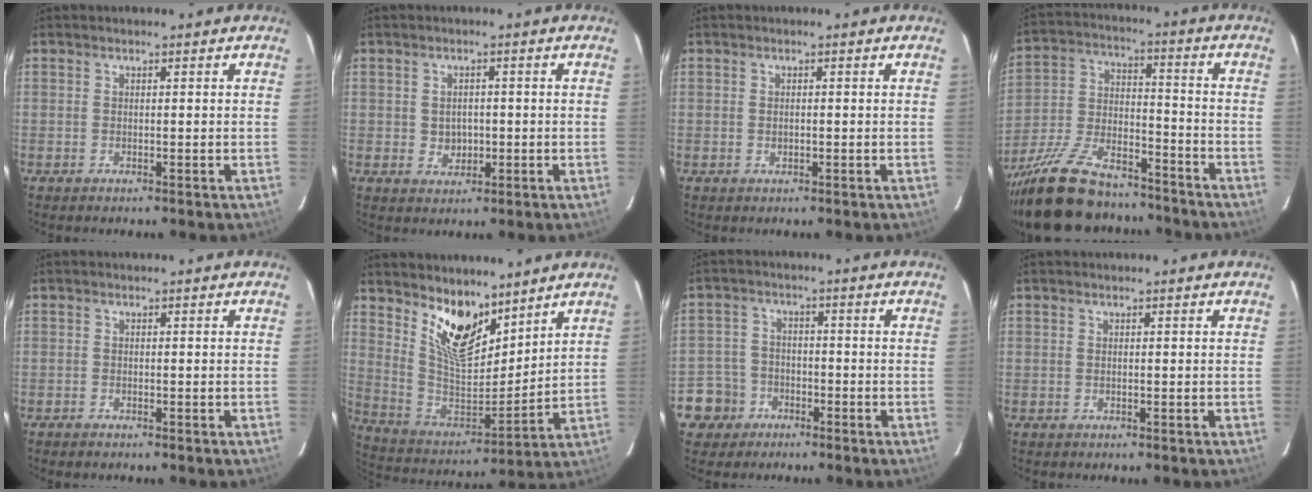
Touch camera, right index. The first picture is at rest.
{"total": 3.4, "force": [-0.4, 2.9, 1.6], "torque": [-0.028, 0.004, -0.001]}
{"total": 0.9, "force": [-0.2, 0.5, 0.6], "torque": [-0.012, 0.001, -0.003]}
{"total": 21.7, "force": [-17.0, 8.3, 10.5], "torque": [-0.216, -0.007, -0.275]}
{"total": 1.1, "force": [-0.9, 0.3, 0.4], "torque": [-0.010, -0.002, -0.020]}
{"total": 13.9, "force": [9.7, 6.1, 7.8], "torque": [-0.150, -0.015, 0.188]}
{"total": 6.2, "force": [-3.2, 5.3, 0.3], "torque": [-0.020, 0.026, -0.061]}
{"total": 0.0}